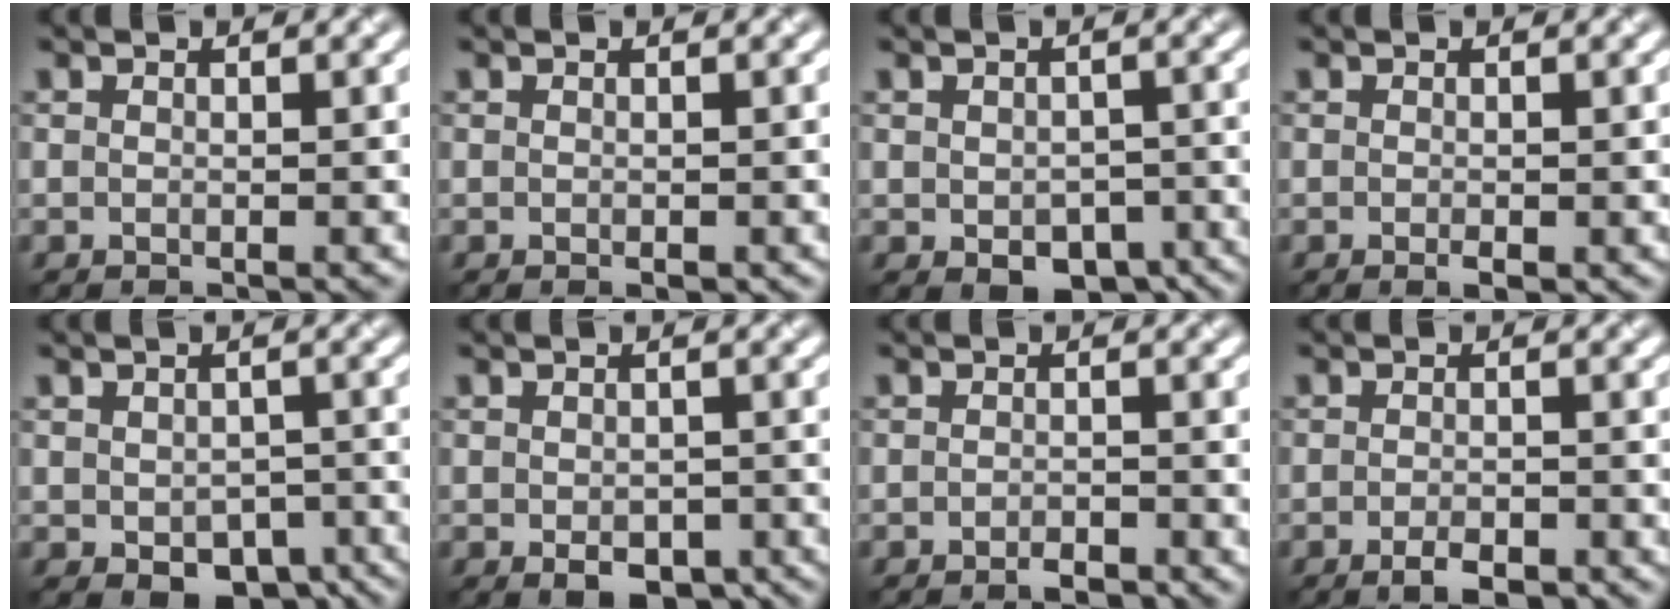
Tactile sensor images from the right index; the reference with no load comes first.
{"total": 0.6, "force": [-0.3, 0.2, 0.5], "torque": [-0.007, -0.001, -0.002]}
{"total": 4.9, "force": [-2.2, 3.0, 3.2], "torque": [-0.035, -0.017, -0.022]}
{"total": 0.9, "force": [-0.4, 0.3, 0.8], "torque": [-0.014, -0.003, -0.003]}
{"total": 5.5, "force": [-2.6, 3.3, 3.5], "torque": [-0.045, -0.020, -0.026]}
{"total": 3.6, "force": [-1.5, 2.1, 2.5], "torque": [-0.033, -0.012, -0.019]}
{"total": 1.3, "force": [-1.0, 0.4, 0.8], "torque": [-0.013, -0.002, -0.018]}
{"total": 2.3, "force": [-1.4, 0.8, 1.7], "torque": [-0.027, -0.002, -0.023]}